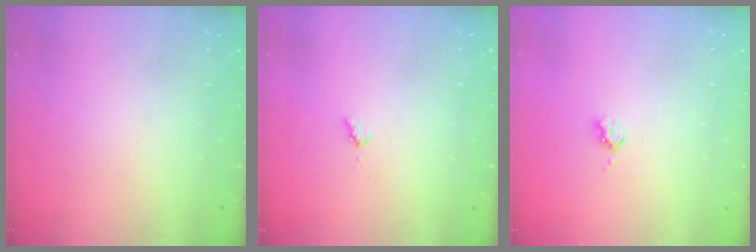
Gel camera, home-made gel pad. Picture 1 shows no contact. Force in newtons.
{"total": 2.8, "press": 2.8, "slide": 0.4}
{"total": 3.0, "press": 3.0, "slide": 0.3}